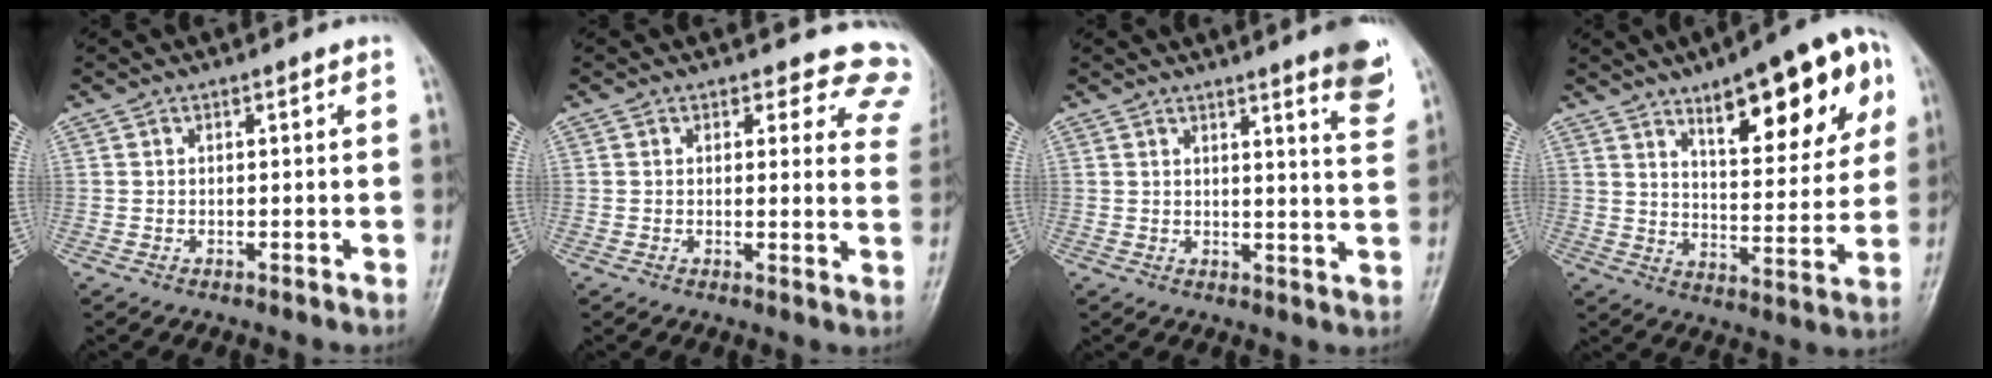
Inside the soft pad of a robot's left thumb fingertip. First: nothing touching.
{"total": 10.7, "force": [9.9, 4.1, 0.7], "torque": [0.058, -0.070, 0.065]}
{"total": 7.9, "force": [5.0, 0.7, 6.1], "torque": [-0.066, -0.032, 0.058]}
{"total": 20.3, "force": [9.6, 7.4, 16.3], "torque": [-0.177, -0.028, 0.139]}